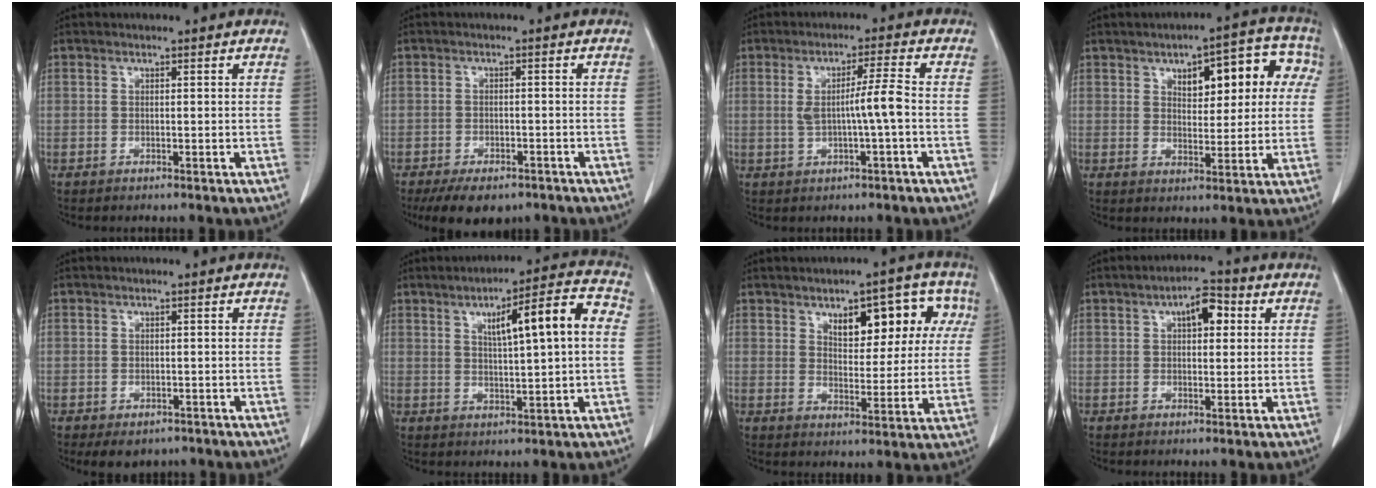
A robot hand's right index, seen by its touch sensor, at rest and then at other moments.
{"total": 8.5, "force": [-6.3, 4.0, 4.0], "torque": [-0.051, -0.001, -0.089]}
{"total": 5.4, "force": [-0.3, -0.4, 5.4], "torque": [-0.094, 0.004, -0.004]}
{"total": 11.6, "force": [3.8, 5.3, 9.6], "torque": [-0.111, 0.037, 0.050]}
{"total": 4.1, "force": [-2.8, 2.6, 1.5], "torque": [-0.010, 0.000, -0.032]}
{"total": 11.3, "force": [2.7, 1.4, 10.9], "torque": [-0.159, 0.025, 0.039]}
{"total": 11.1, "force": [4.9, 5.1, 8.5], "torque": [-0.103, 0.027, 0.071]}
{"total": 5.3, "force": [1.7, 2.2, 4.5], "torque": [-0.069, 0.016, 0.024]}